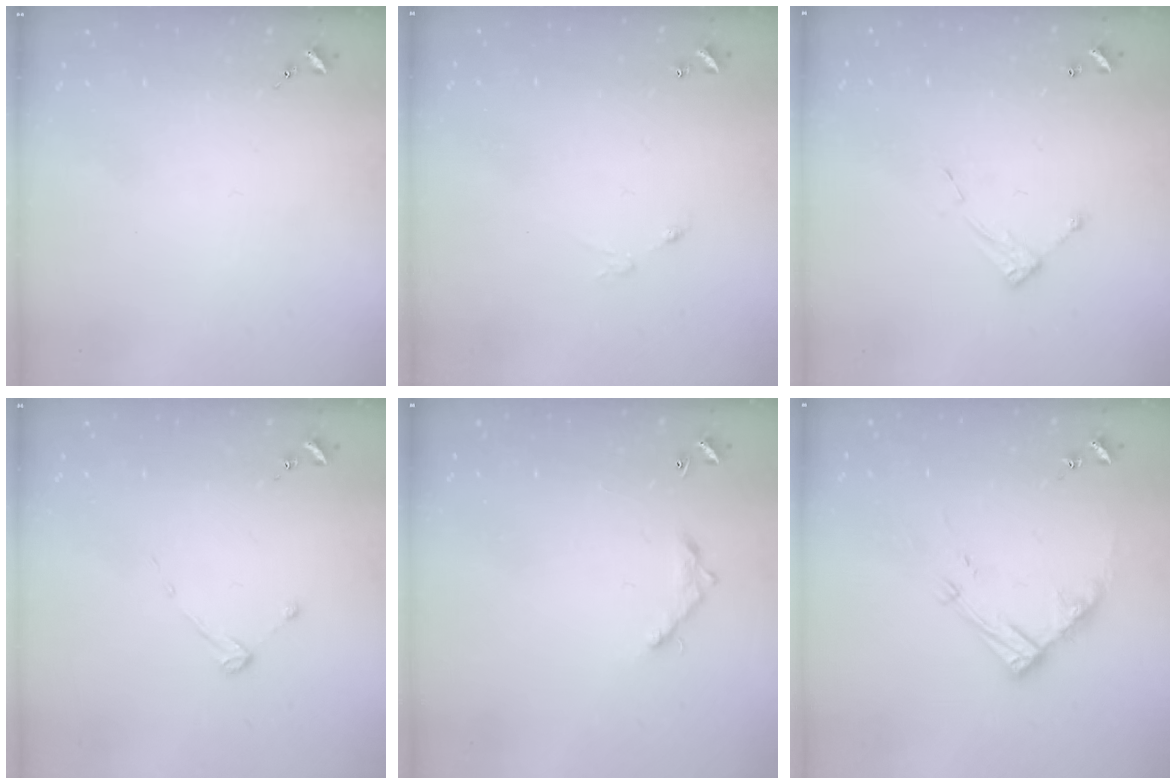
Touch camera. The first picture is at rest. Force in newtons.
{"total": 4.8, "press": 4.8, "slide": 0.3}
{"total": 6.1, "press": 6.1, "slide": 0.2}
{"total": 2.7, "press": 2.7, "slide": 0.3}
{"total": 6.2, "press": 6.2, "slide": 0.4}
{"total": 13.1, "press": 13.0, "slide": 1.3}